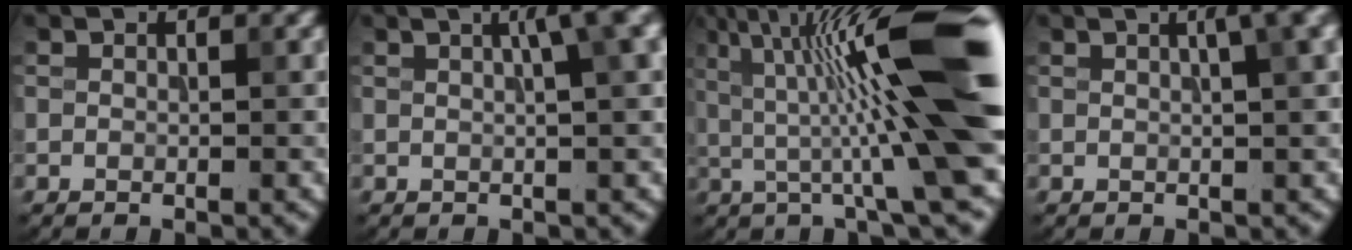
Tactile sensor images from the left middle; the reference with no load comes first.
{"total": 4.5, "force": [1.5, 1.0, 4.1], "torque": [-0.042, 0.017, 0.018]}
{"total": 14.9, "force": [1.5, 2.0, 14.6], "torque": [-0.213, 0.026, 0.019]}
{"total": 3.8, "force": [1.4, 1.0, 3.4], "torque": [-0.032, 0.014, 0.012]}